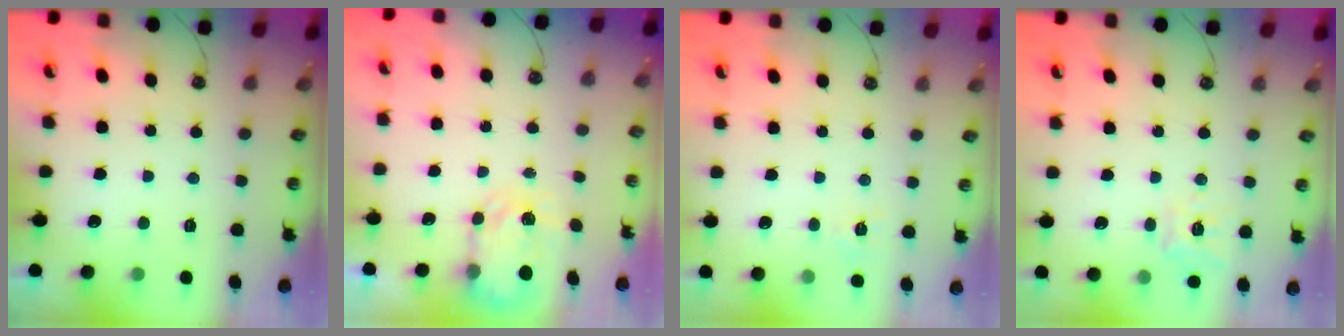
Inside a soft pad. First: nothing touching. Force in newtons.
{"total": 5.0, "press": 5.0, "slide": 0.3}
{"total": 6.2, "press": 6.2, "slide": 0.7}
{"total": 10.8, "press": 10.7, "slide": 1.3}